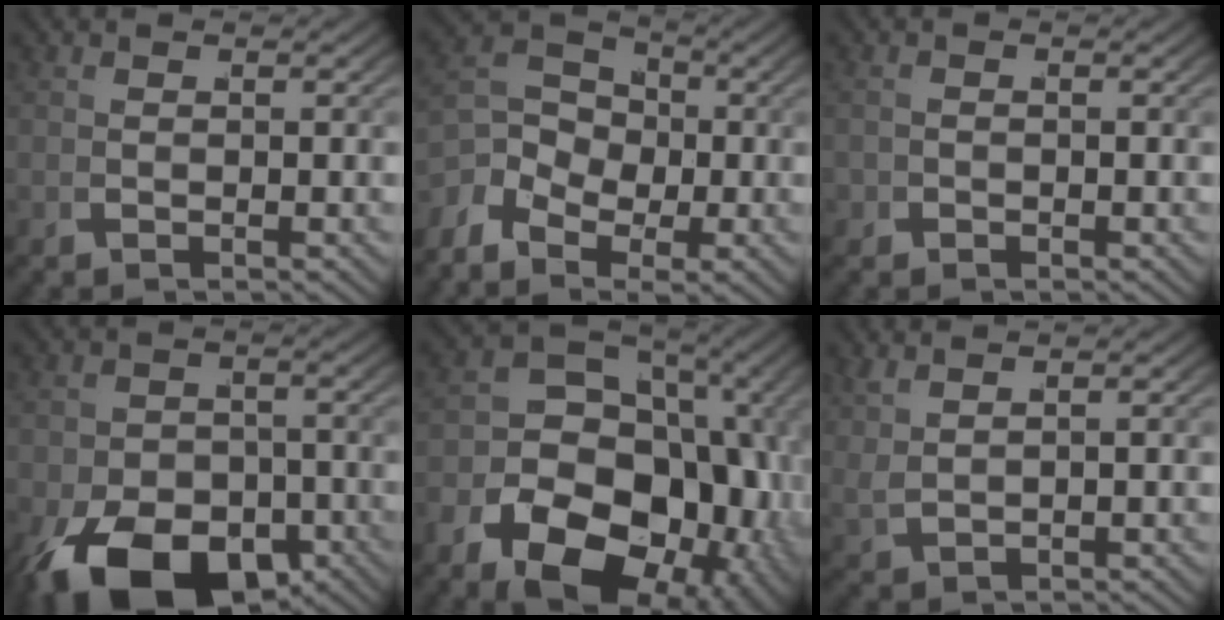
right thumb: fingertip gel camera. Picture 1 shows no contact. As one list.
[{"total": 5.6, "force": [0.0, 3.7, 4.1], "torque": [-0.060, 0.005, -0.012]}, {"total": 1.0, "force": [-0.7, 0.7, 0.0], "torque": [-0.001, -0.003, -0.012]}, {"total": 12.2, "force": [-5.8, 7.1, 8.0], "torque": [-0.139, -0.052, -0.066]}, {"total": 20.6, "force": [-3.7, 14.7, 14.0], "torque": [-0.227, -0.052, -0.048]}, {"total": 1.6, "force": [1.3, 0.2, 0.9], "torque": [-0.020, 0.006, 0.033]}]